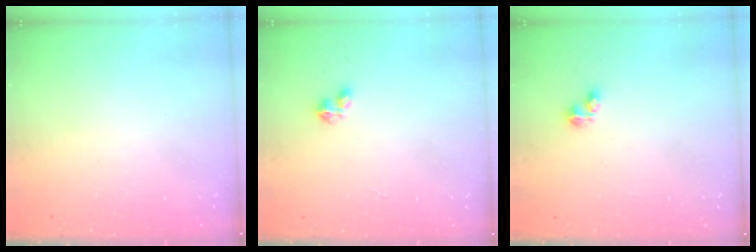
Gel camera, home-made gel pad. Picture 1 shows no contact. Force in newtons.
{"total": 2.4, "press": 2.4, "slide": 0.4}
{"total": 4.5, "press": 4.5, "slide": 0.5}